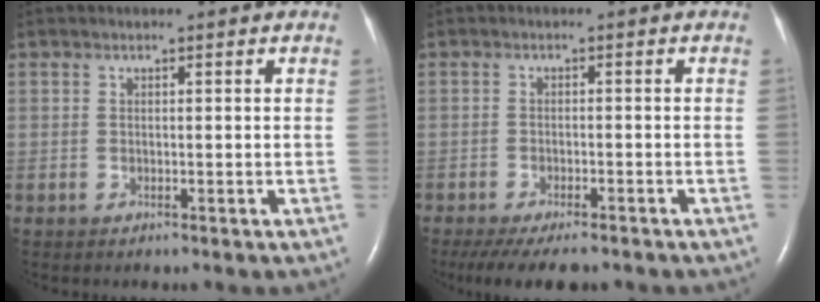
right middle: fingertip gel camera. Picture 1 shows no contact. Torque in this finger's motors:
{"motor_torque": [0.80, -0.77, 0.07, 0.04]}